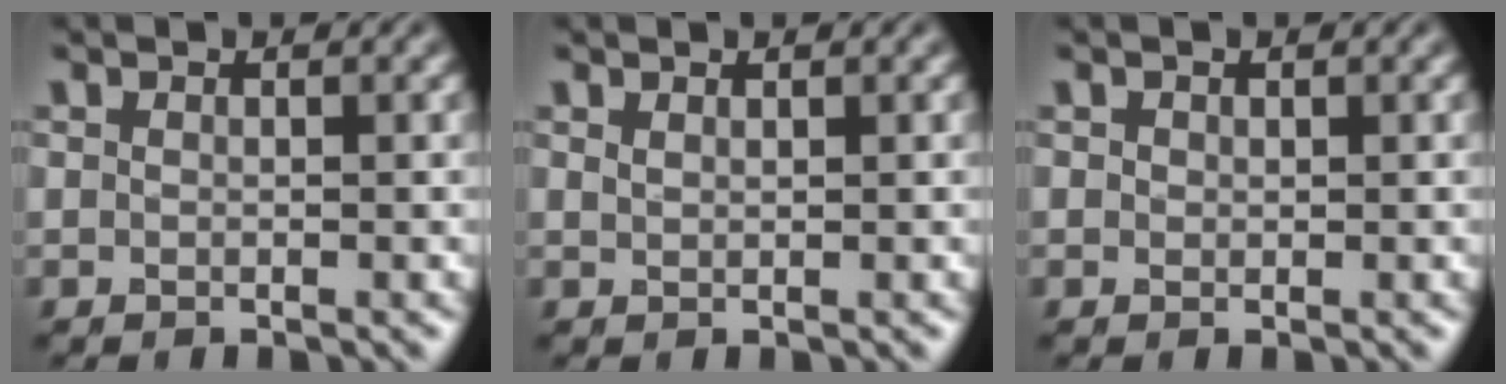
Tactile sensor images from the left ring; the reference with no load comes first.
{"total": 0.6, "force": [0.5, 0.2, 0.2], "torque": [-0.006, 0.000, 0.012]}
{"total": 0.5, "force": [0.2, 0.4, 0.1], "torque": [-0.001, -0.001, 0.004]}